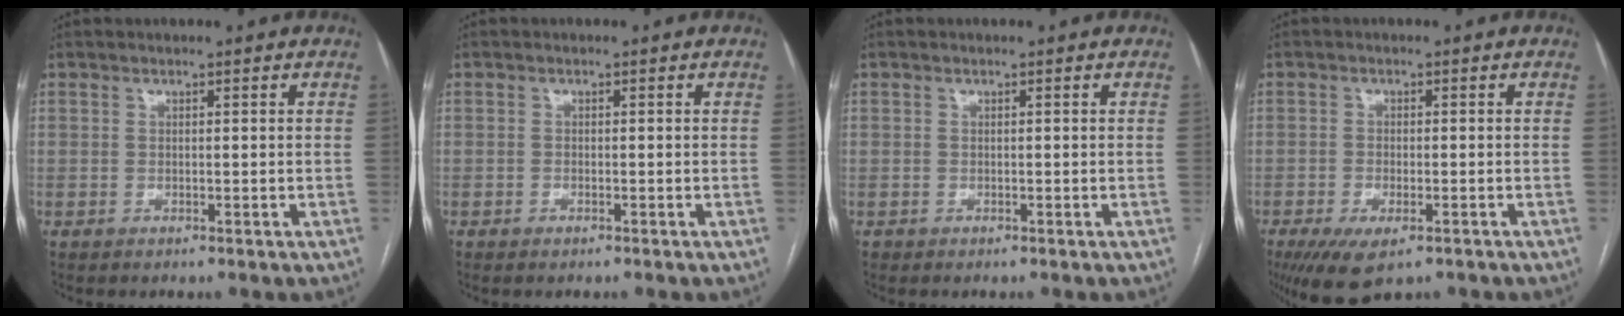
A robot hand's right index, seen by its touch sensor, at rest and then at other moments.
{"total": 0.6, "force": [-0.5, 0.2, 0.4], "torque": [-0.010, -0.001, -0.006]}
{"total": 0.5, "force": [-0.3, 0.4, 0.0], "torque": [0.000, 0.005, -0.006]}
{"total": 7.3, "force": [-4.6, 2.7, 5.0], "torque": [-0.083, -0.015, -0.072]}